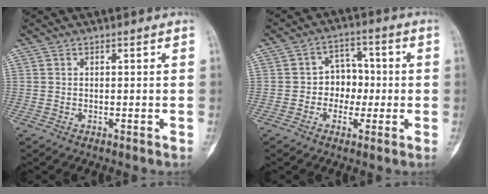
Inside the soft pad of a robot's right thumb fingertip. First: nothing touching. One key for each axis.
{"total": 6.5, "fx": -0.7, "fy": 5.4, "fz": 3.6, "tx": -0.007, "ty": 0.019, "tz": -0.022}